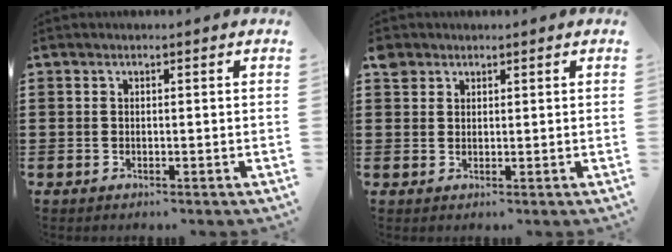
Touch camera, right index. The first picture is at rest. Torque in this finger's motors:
{"motor_torque": [1.05, 1.08, 0.17, 0.03]}